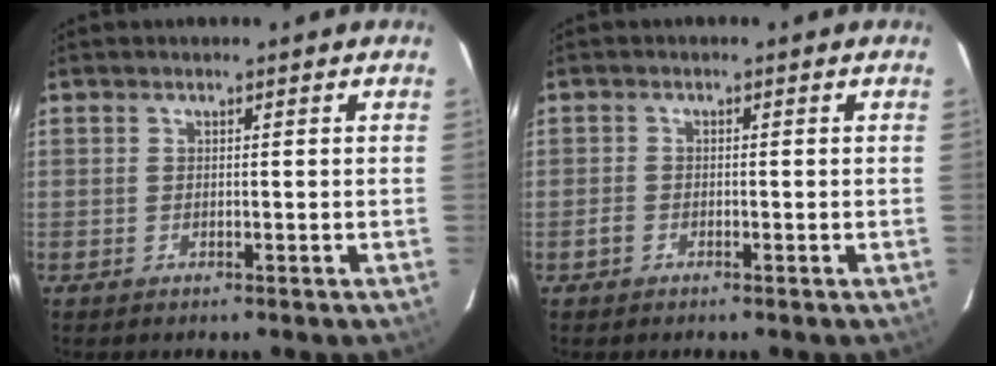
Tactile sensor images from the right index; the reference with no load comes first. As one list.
[{"total": 1.4, "force": [-0.9, 1.0, 0.2], "torque": [-0.004, 0.004, -0.016]}]